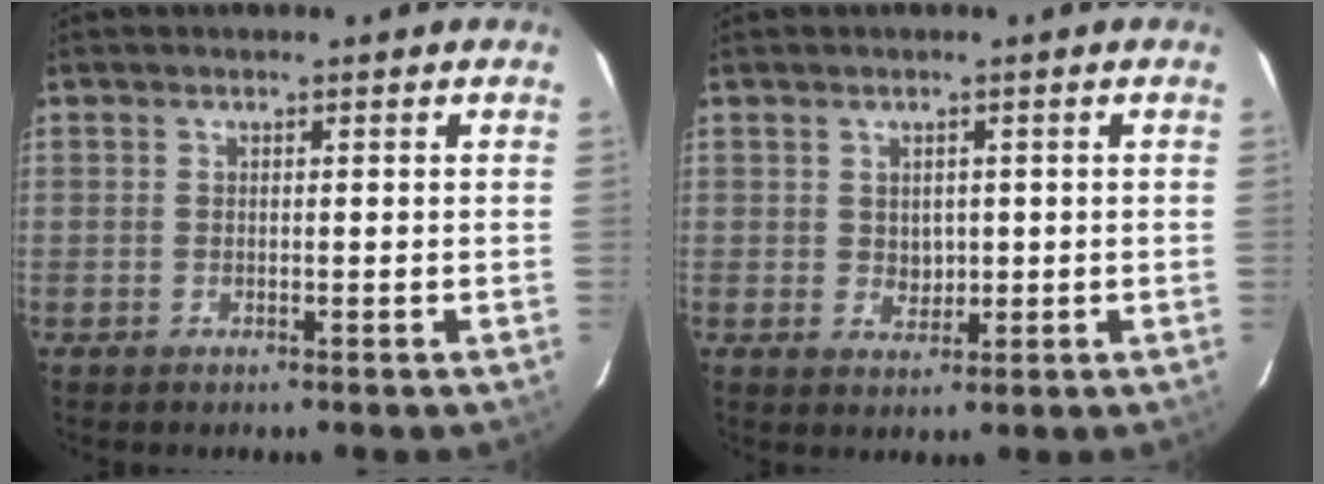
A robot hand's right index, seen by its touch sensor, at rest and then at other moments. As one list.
[{"total": 2.8, "force": [0.4, 2.5, 1.2], "torque": [-0.016, 0.000, 0.012]}]